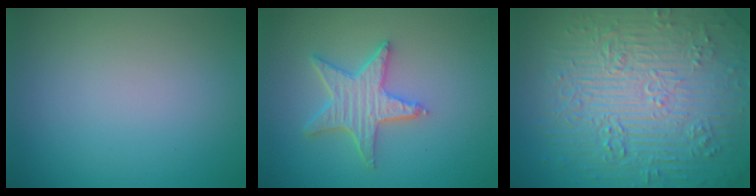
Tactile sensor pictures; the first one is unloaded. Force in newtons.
{"total": 4.2, "press": 3.6, "slide": 2.1}
{"total": 11.7, "press": 7.7, "slide": 8.8}